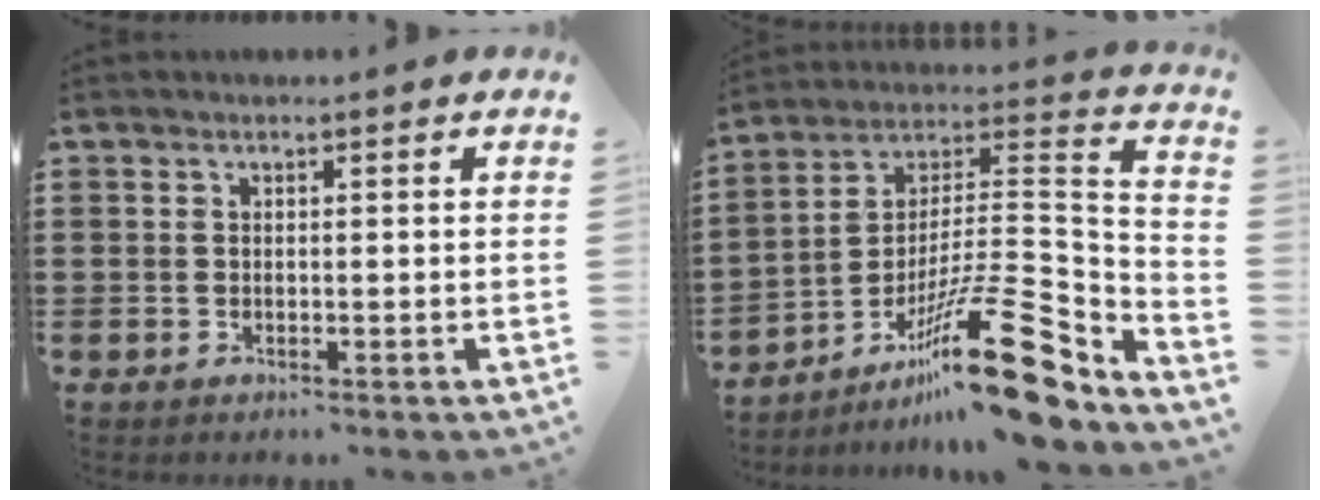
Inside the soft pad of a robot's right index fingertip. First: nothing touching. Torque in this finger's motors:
{"motor_torque": [1.31, -0.83, 0.46, 0.11]}